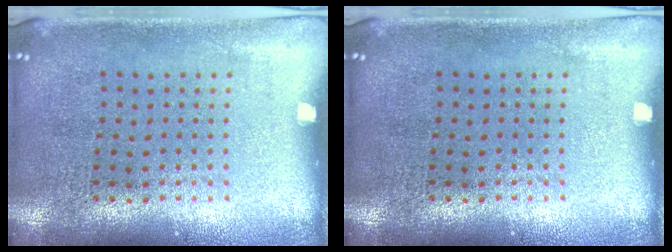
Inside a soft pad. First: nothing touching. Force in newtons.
{"total": 0.0}